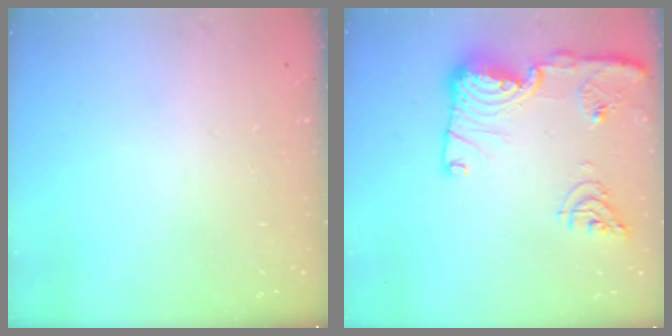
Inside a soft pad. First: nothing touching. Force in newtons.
{"total": 19.6, "press": 18.8, "slide": 5.6}